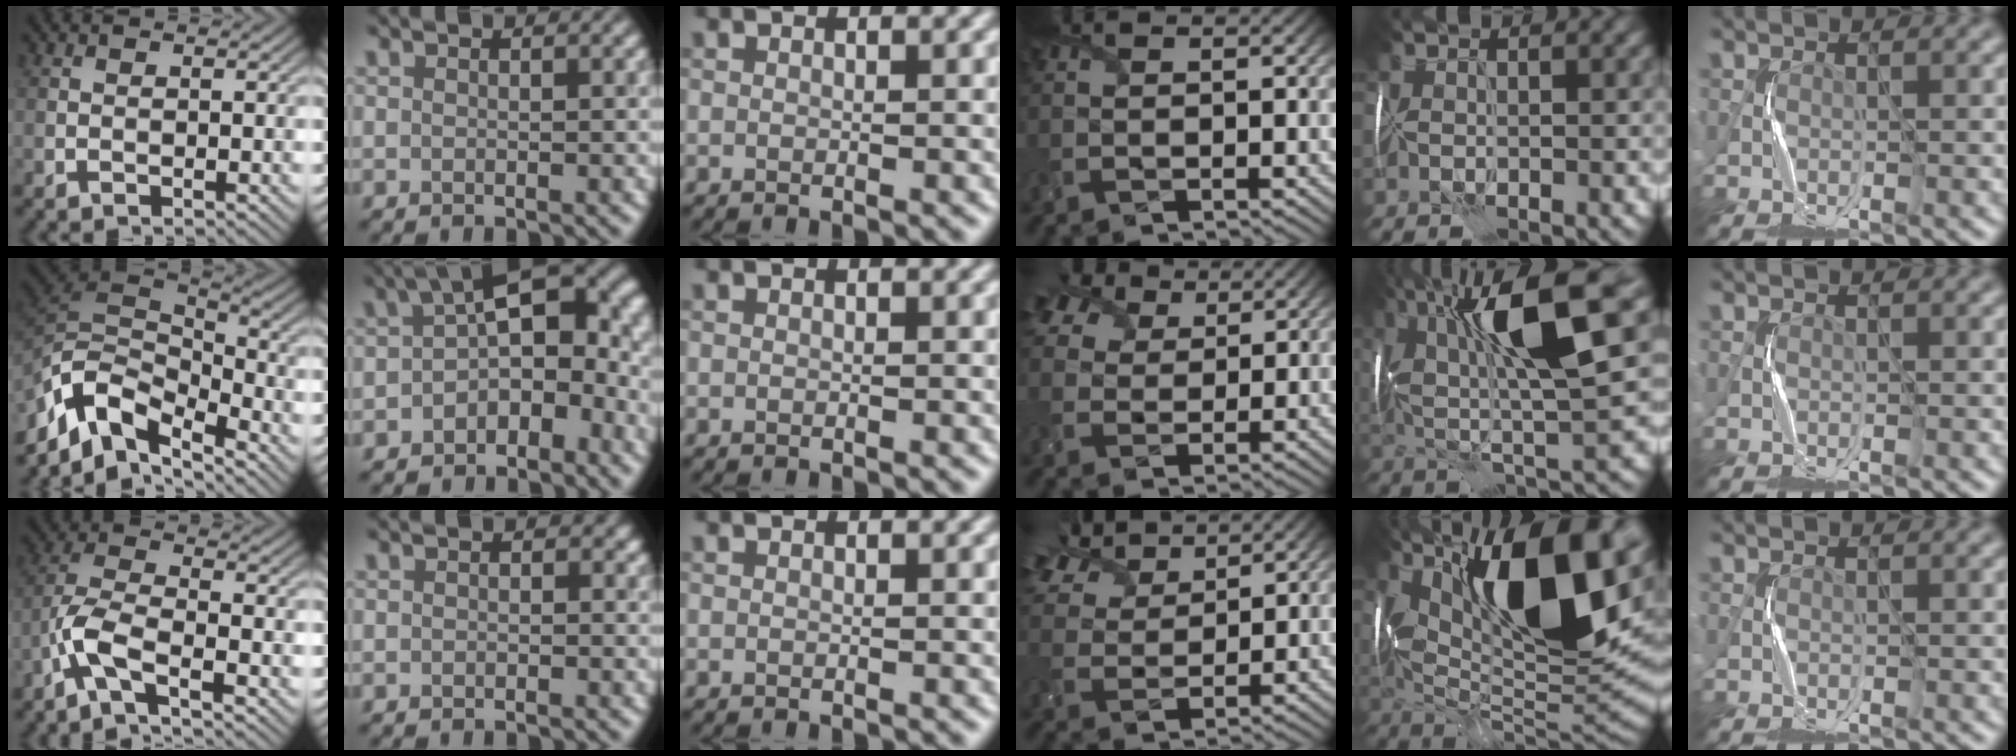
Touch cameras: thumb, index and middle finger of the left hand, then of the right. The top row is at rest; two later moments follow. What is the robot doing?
{"motion": "fold", "object": "tissue"}